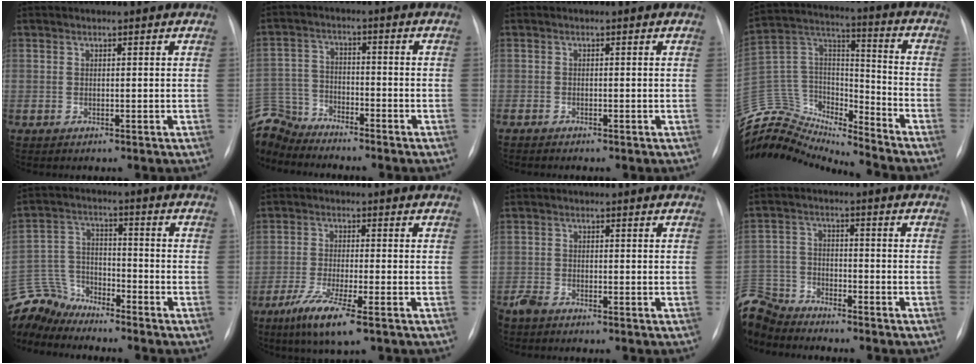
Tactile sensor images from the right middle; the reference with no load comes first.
{"total": 9.3, "force": [-9.1, 2.1, 0.4], "torque": [-0.023, 0.011, -0.181]}
{"total": 1.2, "force": [-1.0, 0.1, 0.6], "torque": [-0.009, -0.003, -0.012]}
{"total": 18.8, "force": [-18.5, 2.0, 2.8], "torque": [-0.052, 0.059, -0.328]}
{"total": 10.0, "force": [-9.8, 2.2, 0.6], "torque": [-0.022, 0.016, -0.195]}
{"total": 7.6, "force": [-4.4, 0.3, 6.2], "torque": [-0.126, -0.022, -0.081]}
{"total": 2.6, "force": [-2.3, 0.6, 1.0], "torque": [-0.023, -0.005, -0.046]}
{"total": 12.3, "force": [-11.4, 3.9, 2.7], "torque": [-0.081, 0.011, -0.216]}